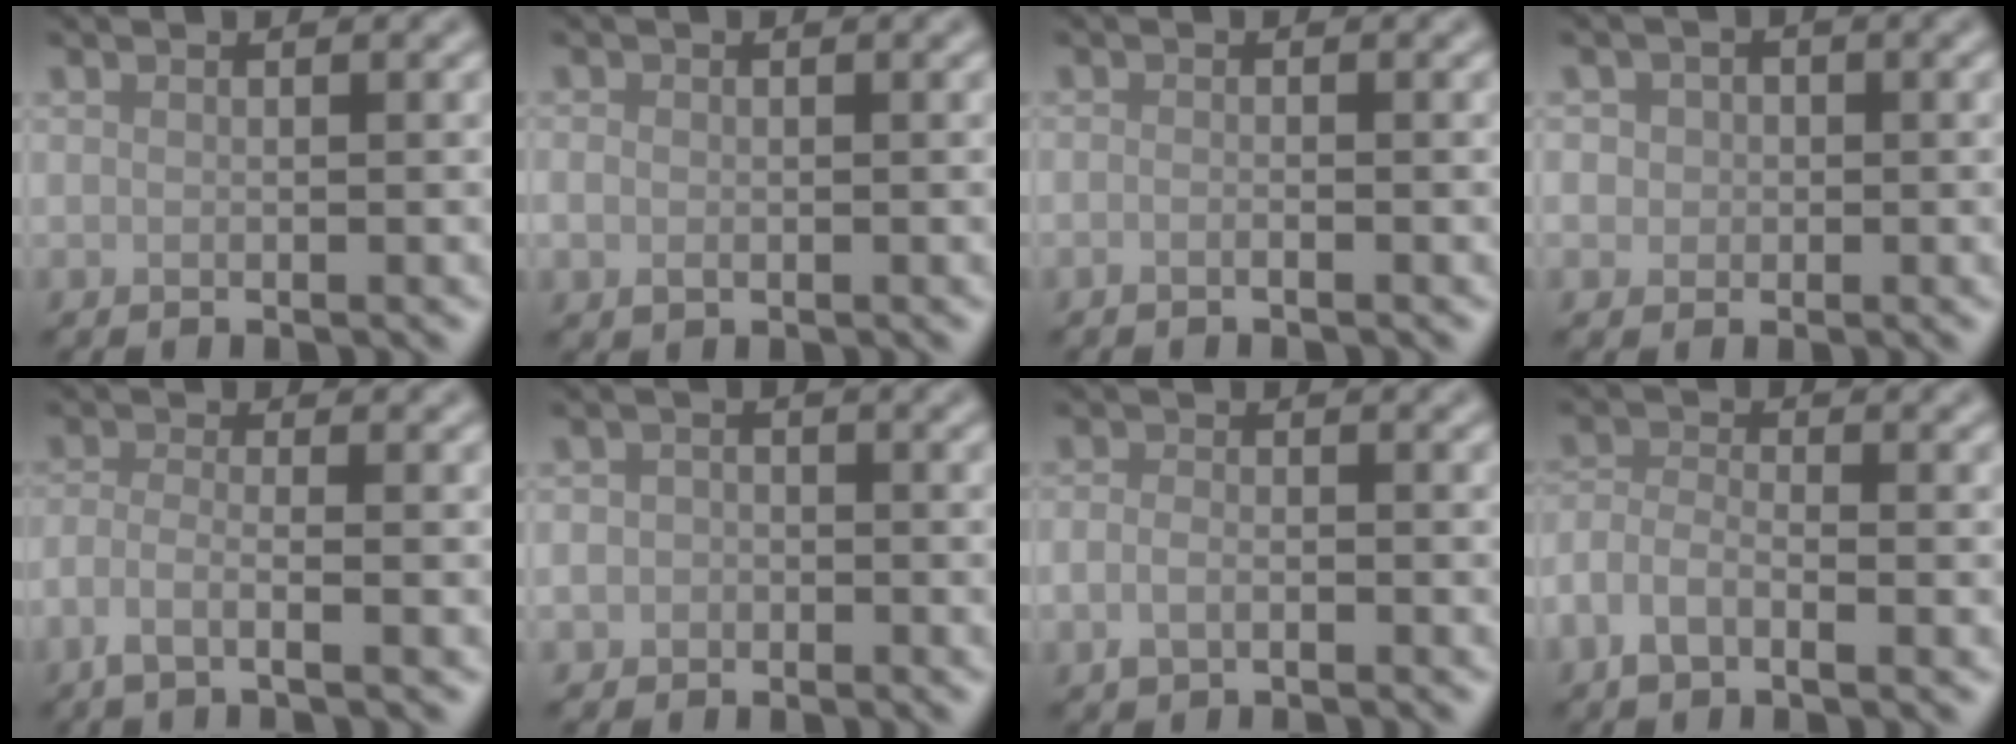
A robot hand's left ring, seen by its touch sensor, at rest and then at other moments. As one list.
[{"total": 1.3, "force": [-0.2, 1.0, 0.8], "torque": [-0.015, -0.003, -0.004]}, {"total": 0.7, "force": [-0.5, 0.1, 0.5], "torque": [-0.007, -0.002, -0.011]}, {"total": 2.9, "force": [0.7, 2.5, 1.1], "torque": [-0.002, 0.013, -0.005]}, {"total": 2.6, "force": [-1.4, 0.6, 2.0], "torque": [-0.036, -0.002, -0.042]}, {"total": 2.1, "force": [-0.8, 1.9, 0.5], "torque": [0.015, -0.001, -0.021]}, {"total": 1.8, "force": [-0.9, 1.1, 1.1], "torque": [-0.023, 0.000, -0.022]}, {"total": 2.8, "force": [-1.7, 1.1, 1.9], "torque": [-0.040, 0.003, -0.042]}]